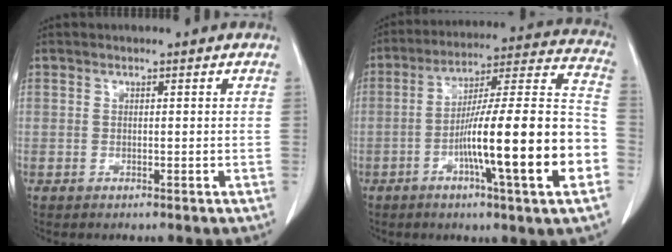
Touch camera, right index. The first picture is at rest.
{"total": 20.9, "force": [-6.3, 0.6, 19.9], "torque": [-0.277, 0.009, -0.100]}